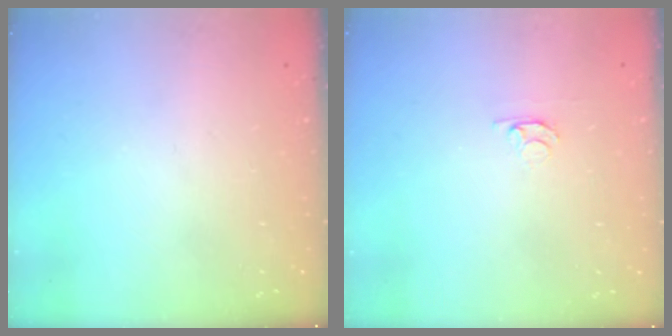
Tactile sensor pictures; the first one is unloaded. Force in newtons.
{"total": 2.1, "press": 2.1, "slide": 0.2}